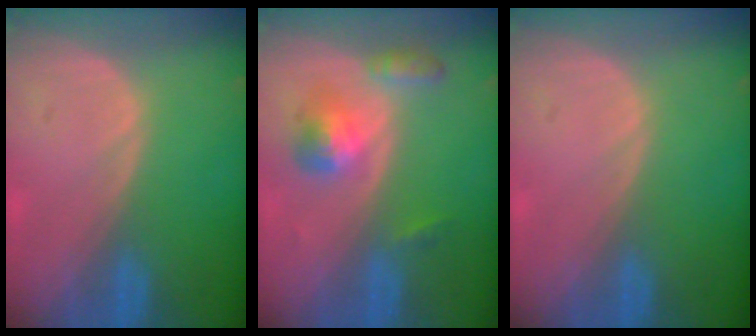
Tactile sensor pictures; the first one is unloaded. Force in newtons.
{"total": 5.4, "press": 5.0, "slide": 2.2}
{"total": 0.0}